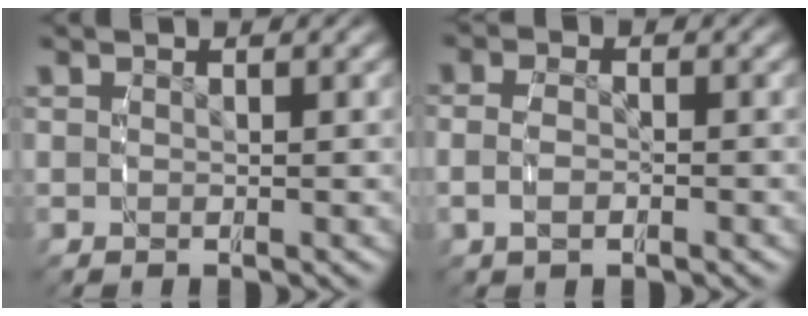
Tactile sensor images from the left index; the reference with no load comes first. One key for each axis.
{"total": 2.1, "fx": -0.6, "fy": 1.1, "fz": 1.7, "tx": -0.041, "ty": -0.006, "tz": -0.008}